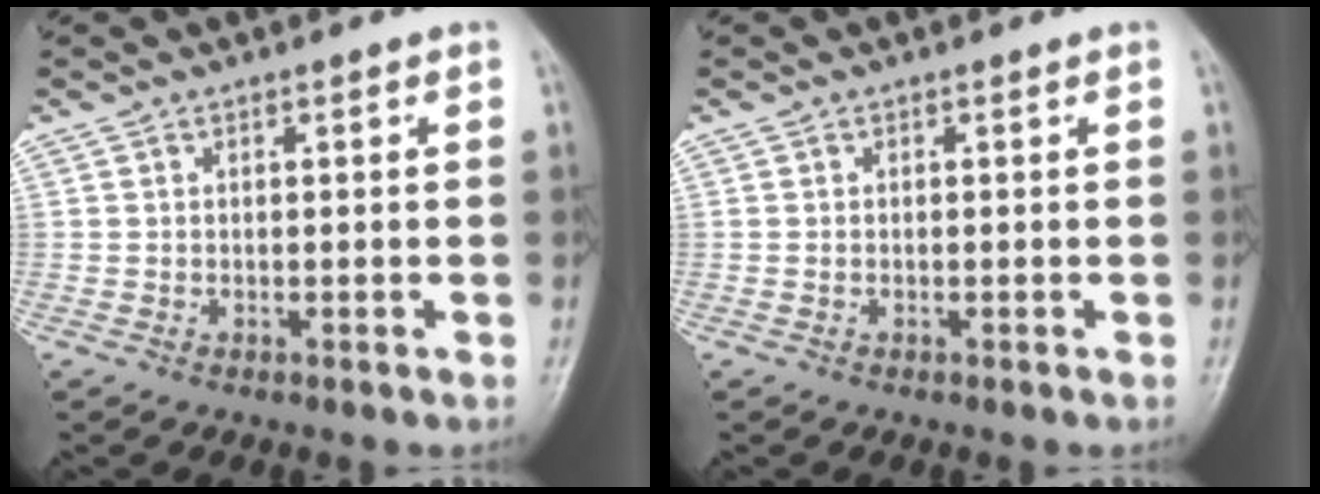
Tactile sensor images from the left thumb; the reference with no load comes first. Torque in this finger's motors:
{"motor_torque": [-0.02, 0.02, -0.09, -0.08, 0.00]}